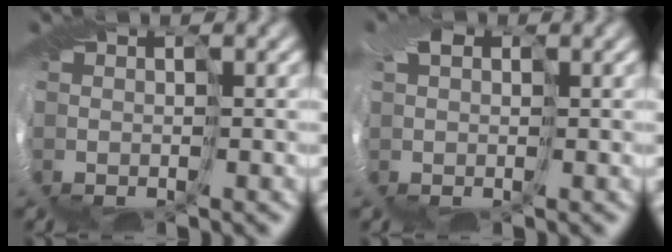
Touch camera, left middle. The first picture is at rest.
{"total": 0.7, "force": [0.1, 0.7, 0.2], "torque": [-0.038, 0.002, 0.017]}